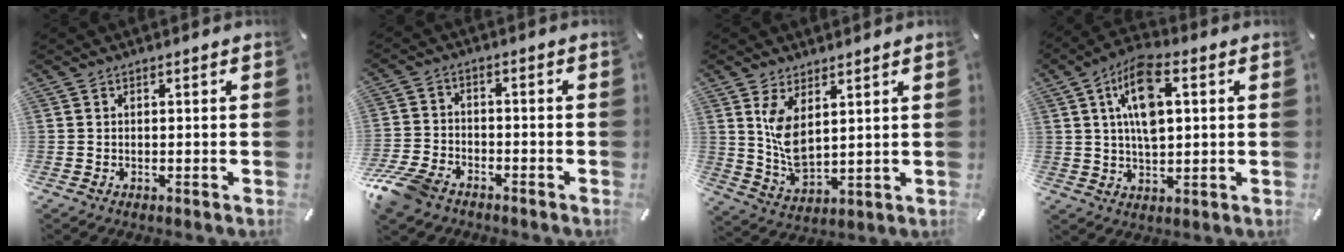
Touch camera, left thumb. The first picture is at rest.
{"total": 8.7, "force": [-6.4, 4.5, 3.7], "torque": [-0.086, 0.028, -0.127]}
{"total": 7.7, "force": [3.6, 3.7, 5.8], "torque": [-0.130, -0.024, 0.063]}
{"total": 11.7, "force": [2.9, 6.0, 9.6], "torque": [-0.172, 0.002, 0.048]}